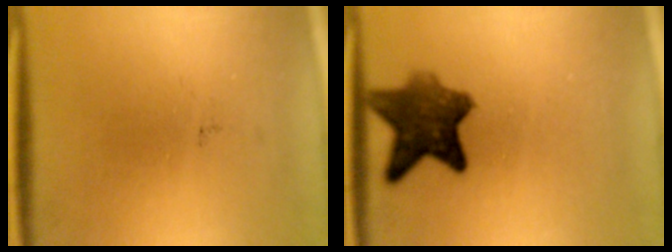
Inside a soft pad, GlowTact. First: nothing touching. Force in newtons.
{"total": 8.3}